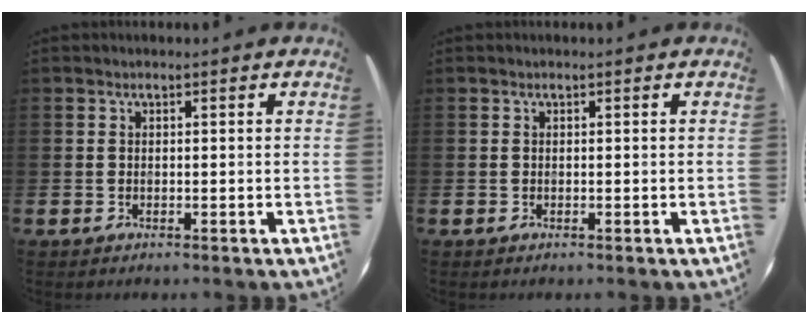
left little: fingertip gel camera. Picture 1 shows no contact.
{"total": 0.0}